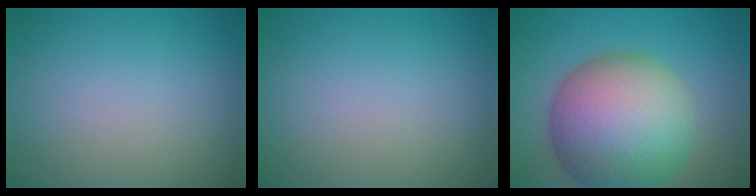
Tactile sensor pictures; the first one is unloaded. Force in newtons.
{"total": 0.0}
{"total": 14.2, "press": 14.2, "slide": 0.5}